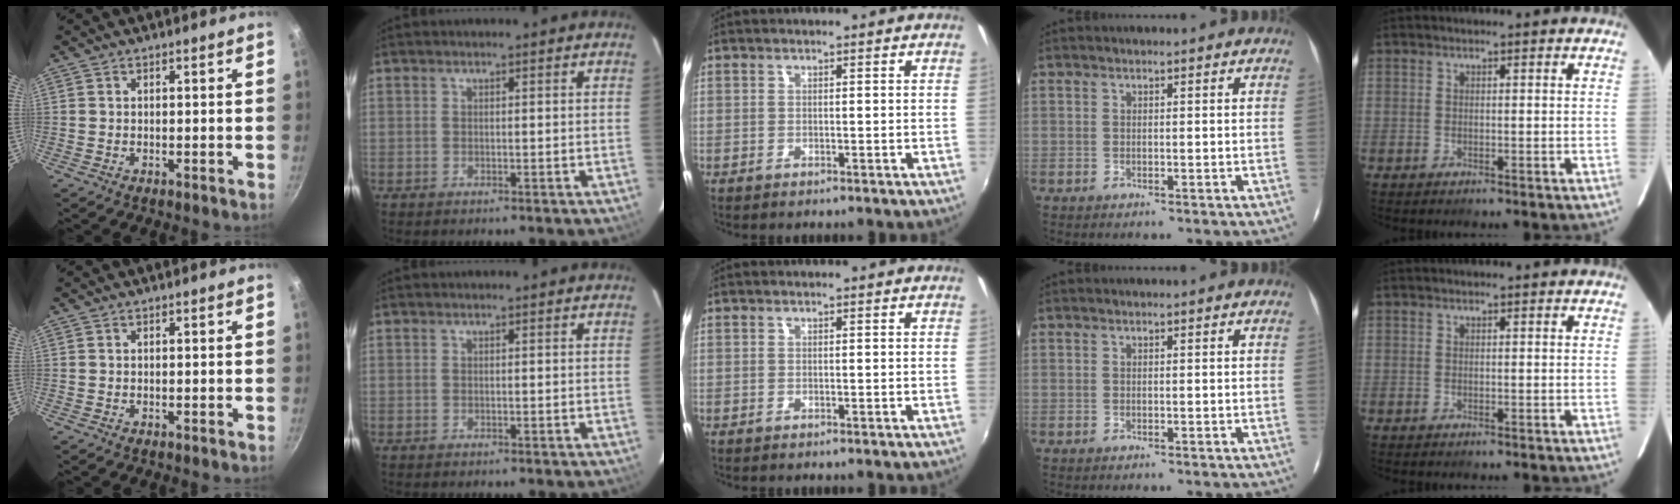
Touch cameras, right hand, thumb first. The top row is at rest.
{}